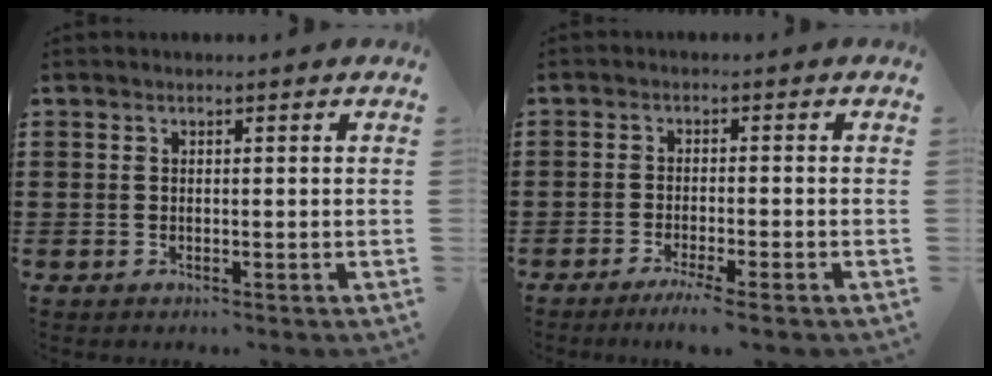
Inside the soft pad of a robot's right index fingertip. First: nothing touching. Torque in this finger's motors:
{"motor_torque": [0.02, 0.00, 0.09, 0.04]}